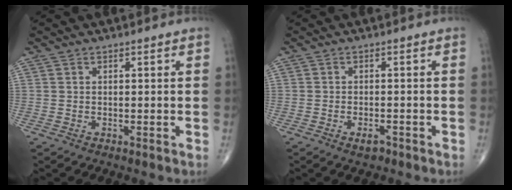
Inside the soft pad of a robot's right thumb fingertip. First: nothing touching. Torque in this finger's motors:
{"motor_torque": [-0.57, -0.04, 0.16, 0.25, 0.00]}